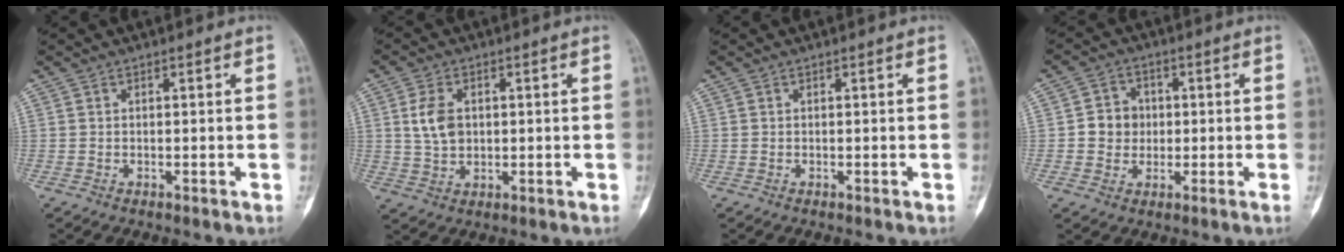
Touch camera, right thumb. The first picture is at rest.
{"total": 6.1, "force": [1.1, 4.1, 4.3], "torque": [-0.077, -0.001, 0.026]}
{"total": 0.0}
{"total": 5.4, "force": [0.0, 4.9, 2.3], "torque": [-0.011, 0.009, -0.006]}